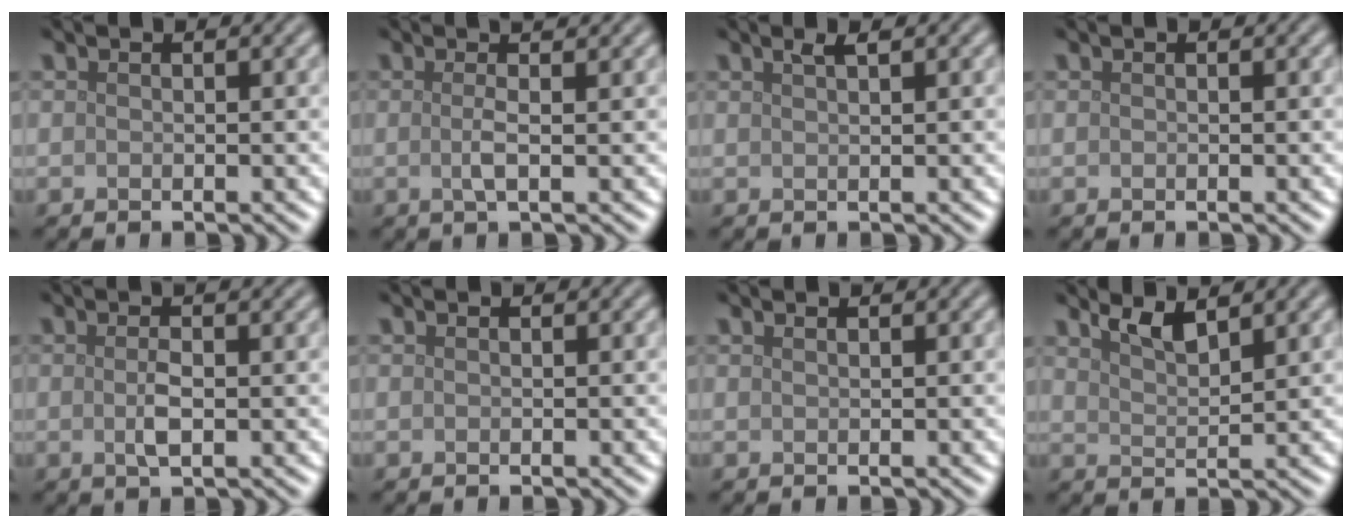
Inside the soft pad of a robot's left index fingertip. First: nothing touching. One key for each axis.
{"total": 2.1, "fx": 0.2, "fy": 0.5, "fz": 2.1, "tx": -0.036, "ty": 0.004, "tz": -0.001}
{"total": 1.1, "fx": 0.7, "fy": 0.3, "fz": 0.8, "tx": -0.010, "ty": 0.001, "tz": 0.010}
{"total": 0.0}
{"total": 2.1, "fx": 0.1, "fy": 0.5, "fz": 2.1, "tx": -0.041, "ty": 0.001, "tz": 0.001}
{"total": 0.0}
{"total": 0.0}
{"total": 2.5, "fx": 2.0, "fy": 0.5, "fz": 1.4, "tx": -0.025, "ty": -0.002, "tz": 0.040}